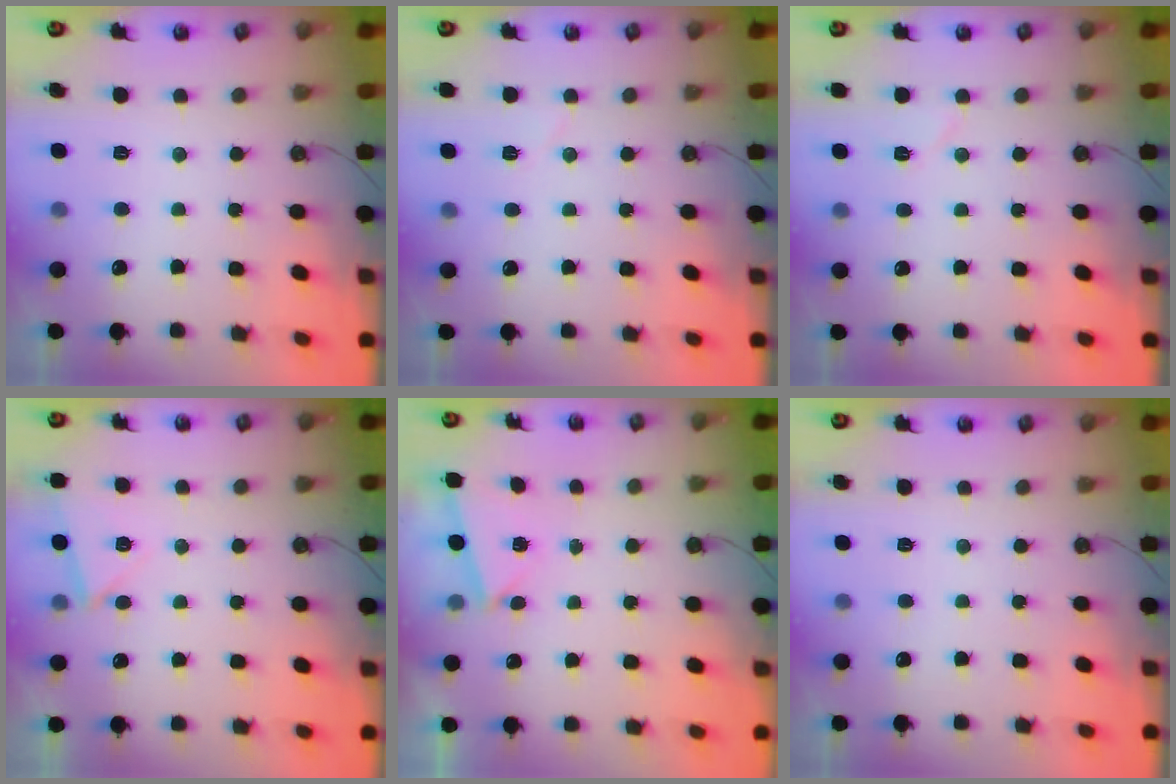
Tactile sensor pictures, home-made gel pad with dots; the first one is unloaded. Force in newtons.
{"total": 3.9, "press": 3.6, "slide": 1.4}
{"total": 5.3, "press": 4.6, "slide": 2.6}
{"total": 4.2, "press": 4.0, "slide": 1.5}
{"total": 2.8, "press": 1.5, "slide": 2.3}
{"total": 0.0}